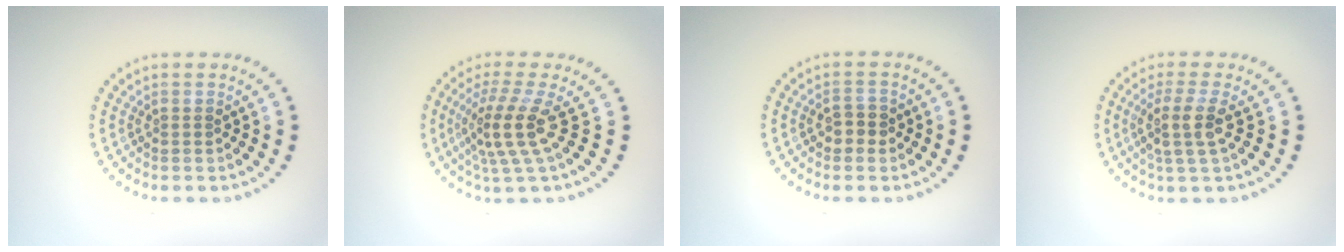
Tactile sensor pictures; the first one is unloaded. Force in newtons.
{"total": 4.2, "press": 2.9, "slide": 3.0}
{"total": 1.8, "press": 1.8, "slide": 0.4}
{"total": 3.1, "press": 2.4, "slide": 1.9}